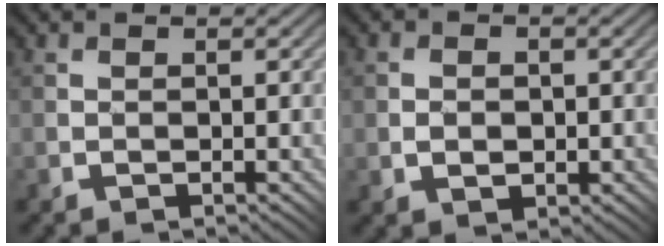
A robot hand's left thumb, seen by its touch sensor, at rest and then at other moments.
{"total": 2.3, "force": [-0.2, 1.8, 1.3], "torque": [-0.015, 0.001, -0.007]}